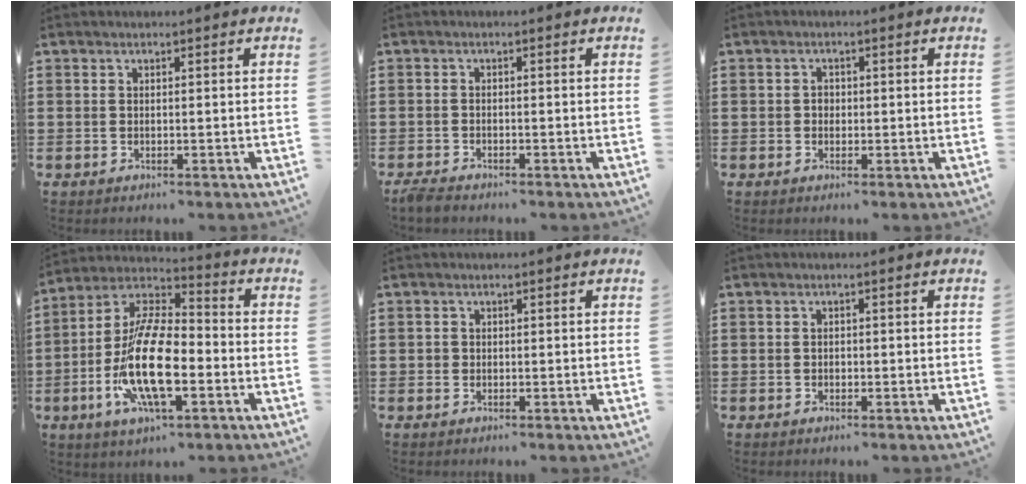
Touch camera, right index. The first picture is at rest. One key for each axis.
{"total": 1.6, "fx": -1.5, "fy": 0.2, "fz": 0.3, "tx": -0.016, "ty": -0.001, "tz": -0.033}
{"total": 1.1, "fx": -0.1, "fy": 1.0, "fz": 0.6, "tx": -0.013, "ty": 0.003, "tz": -0.003}
{"total": 15.5, "fx": -4.2, "fy": 6.3, "fz": 13.5, "tx": -0.303, "ty": -0.007, "tz": -0.083}
{"total": 0.7, "fx": -0.1, "fy": 0.6, "fz": 0.2, "tx": -0.005, "ty": 0.004, "tz": -0.002}
{"total": 0.5, "fx": -0.3, "fy": 0.4, "fz": 0.2, "tx": -0.007, "ty": -0.001, "tz": -0.006}